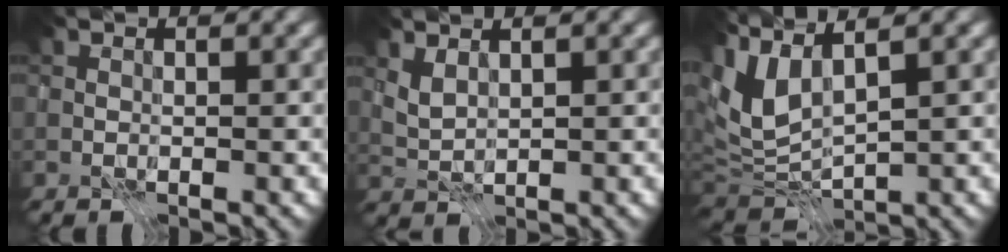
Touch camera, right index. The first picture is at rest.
{"total": 1.3, "force": [0.9, 0.4, 0.9], "torque": [-0.024, -0.004, 0.021]}
{"total": 6.2, "force": [2.5, 2.4, 5.2], "torque": [-0.131, 0.010, 0.043]}